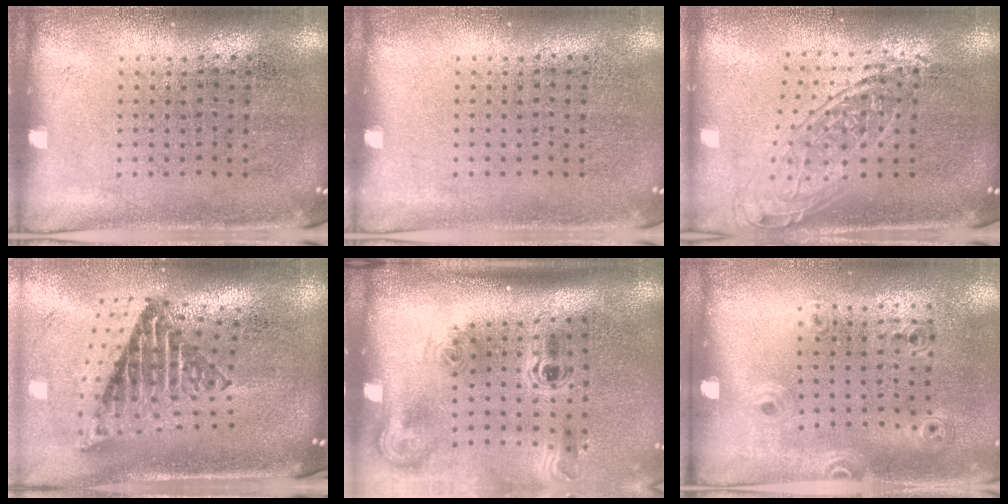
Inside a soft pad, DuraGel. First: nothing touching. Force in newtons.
{"total": 0.0}
{"total": 1.7, "press": 1.3, "slide": 1.0}
{"total": 2.8, "press": 1.7, "slide": 2.2}
{"total": 2.3, "press": 1.5, "slide": 1.8}
{"total": 1.1, "press": 0.9, "slide": 0.7}